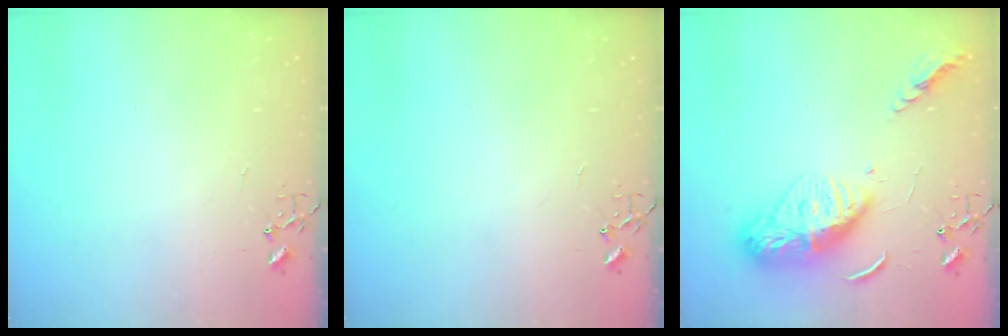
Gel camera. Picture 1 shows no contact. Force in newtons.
{"total": 0.0}
{"total": 15.4, "press": 15.3, "slide": 1.2}